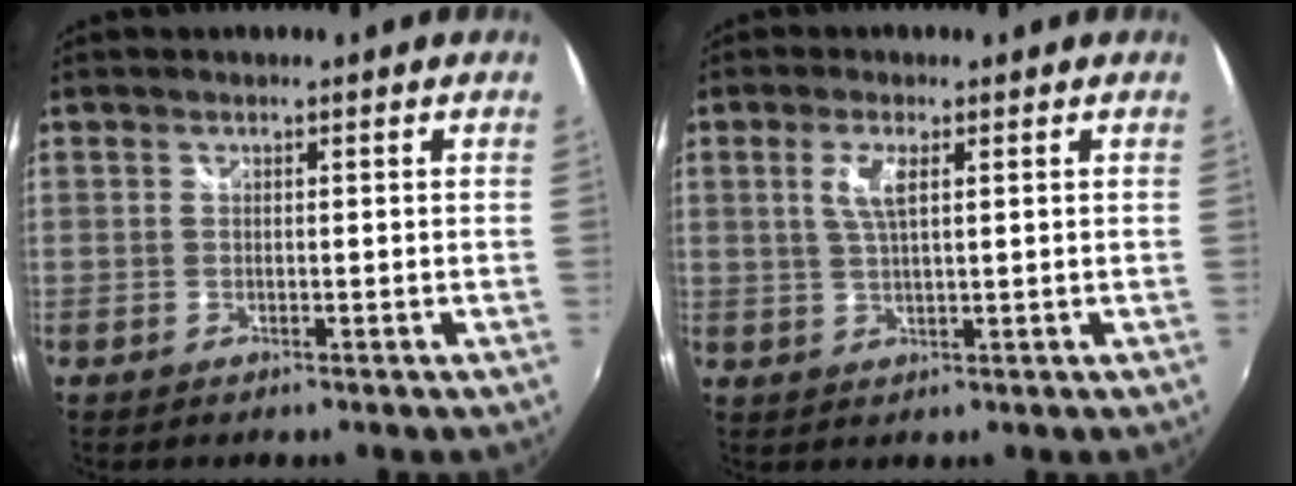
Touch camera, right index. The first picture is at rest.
{"total": 4.1, "force": [1.4, 1.1, 3.7], "torque": [-0.074, 0.000, 0.027]}